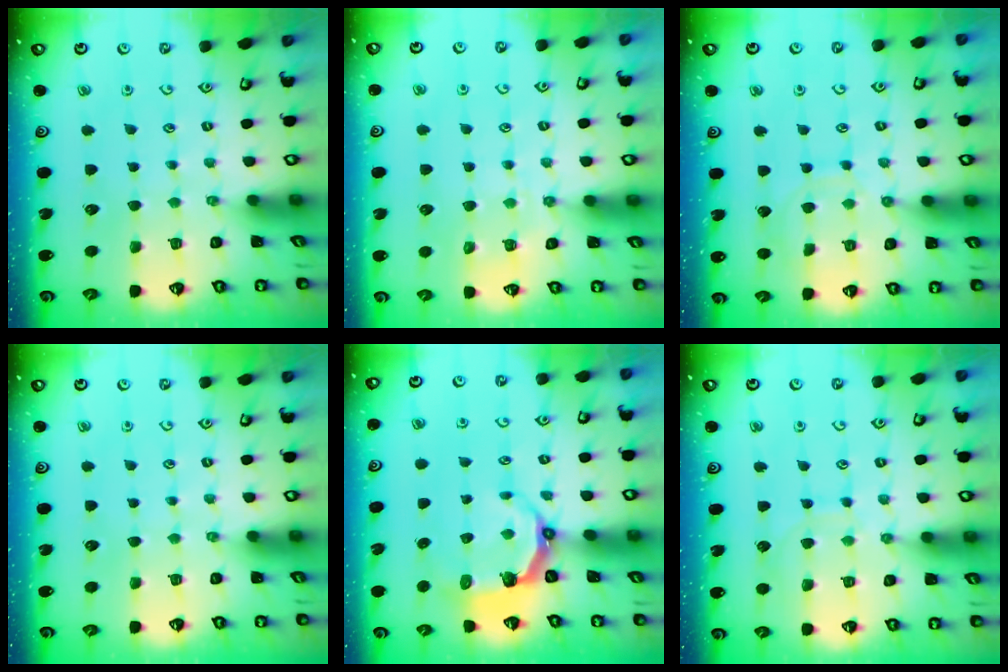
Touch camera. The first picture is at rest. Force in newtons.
{"total": 6.3, "press": 6.3, "slide": 0.8}
{"total": 9.0, "press": 9.0, "slide": 0.6}
{"total": 0.0}
{"total": 4.9, "press": 3.2, "slide": 3.7}
{"total": 7.6, "press": 7.5, "slide": 0.7}